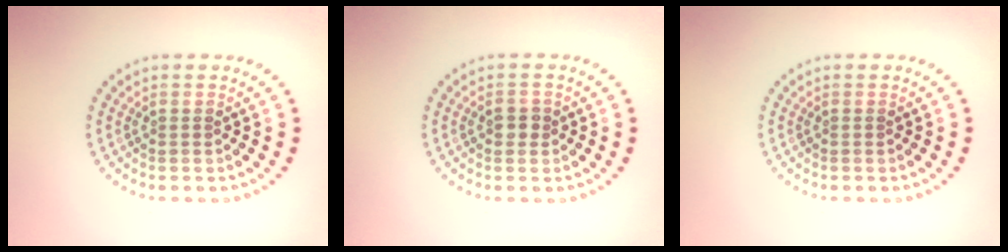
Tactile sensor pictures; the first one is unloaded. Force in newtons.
{"total": 1.4, "press": 1.4, "slide": 0.2}
{"total": 0.0}